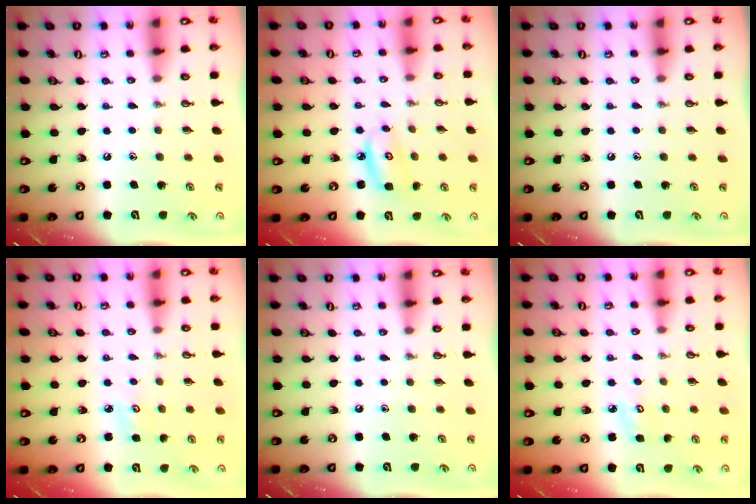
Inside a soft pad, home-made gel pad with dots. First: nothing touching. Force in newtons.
{"total": 5.6, "press": 5.5, "slide": 0.4}
{"total": 0.0}
{"total": 3.3, "press": 3.3, "slide": 0.3}
{"total": 0.0}
{"total": 4.1, "press": 4.1, "slide": 0.4}